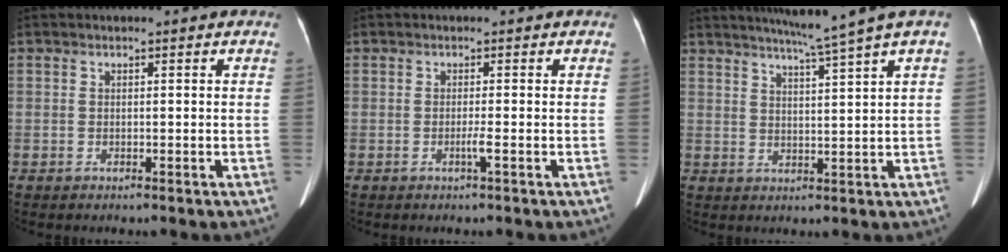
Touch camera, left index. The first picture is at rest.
{"total": 1.1, "force": [-0.7, -0.4, 0.8], "torque": [-0.012, -0.004, -0.014]}
{"total": 7.3, "force": [5.6, -2.2, 4.2], "torque": [-0.063, -0.002, 0.083]}